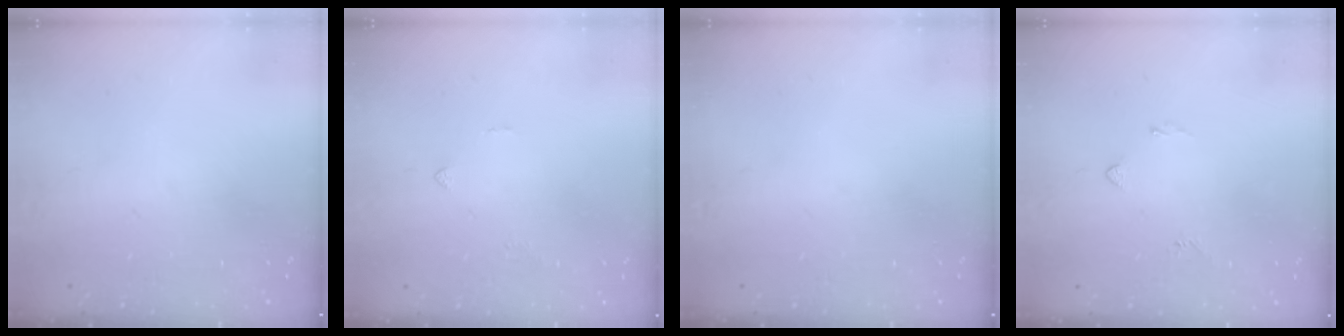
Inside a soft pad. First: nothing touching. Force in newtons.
{"total": 1.6, "press": 1.5, "slide": 0.6}
{"total": 0.0}
{"total": 2.3, "press": 2.2, "slide": 0.6}